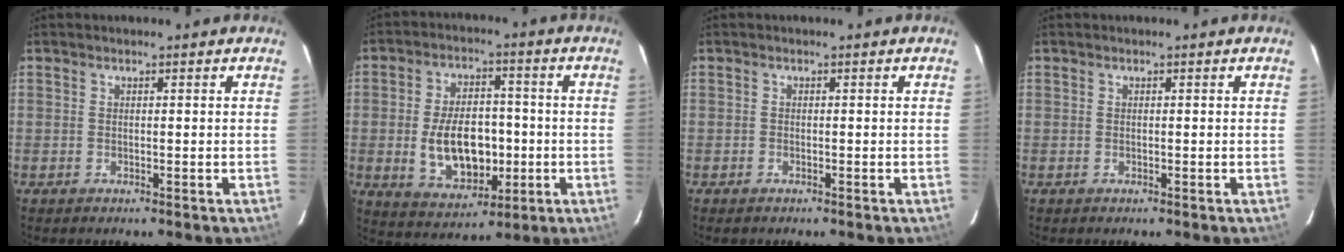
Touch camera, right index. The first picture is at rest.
{"total": 12.9, "force": [-1.9, 7.8, 10.1], "torque": [-0.196, 0.005, -0.012]}
{"total": 0.7, "force": [-0.6, 0.4, 0.1], "torque": [-0.005, 0.000, -0.011]}
{"total": 0.0}